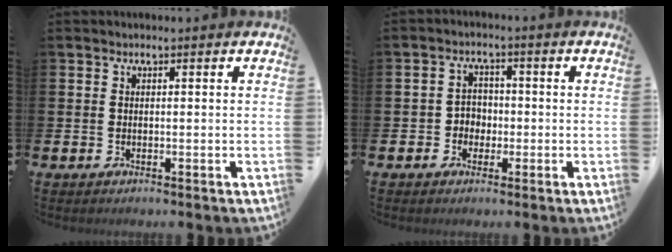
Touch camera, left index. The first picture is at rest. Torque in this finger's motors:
{"motor_torque": [-0.01, 0.19, 0.02, 0.00]}